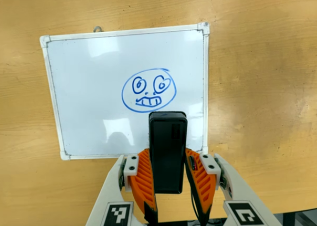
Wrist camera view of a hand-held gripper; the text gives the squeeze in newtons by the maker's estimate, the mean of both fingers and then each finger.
{"total": 4.8, "left": 3.5, "right": 6.2}